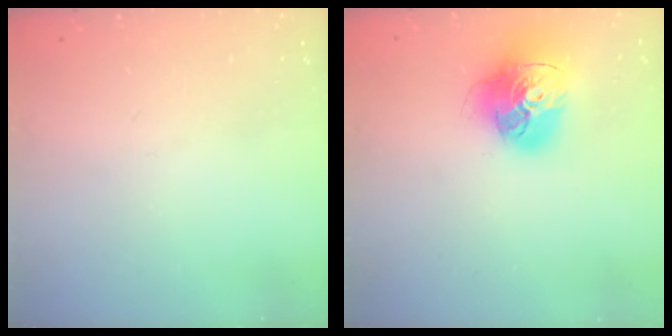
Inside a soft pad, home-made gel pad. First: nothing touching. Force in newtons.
{"total": 17.5, "press": 17.4, "slide": 1.9}